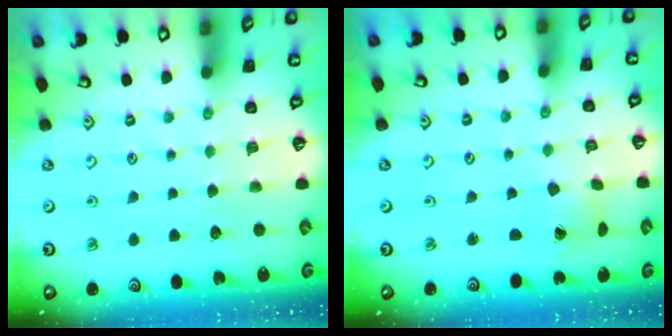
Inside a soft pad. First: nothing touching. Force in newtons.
{"total": 1.6, "press": 1.6, "slide": 0.3}